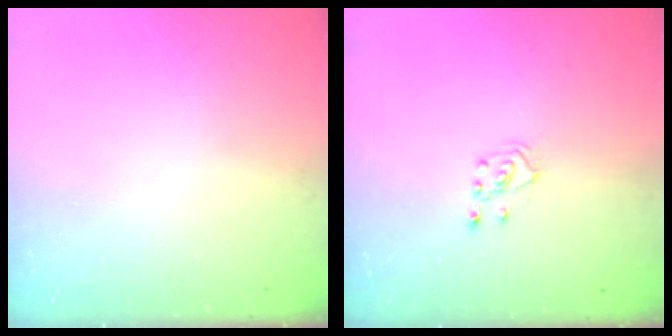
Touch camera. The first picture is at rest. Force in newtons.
{"total": 2.6, "press": 2.4, "slide": 0.8}